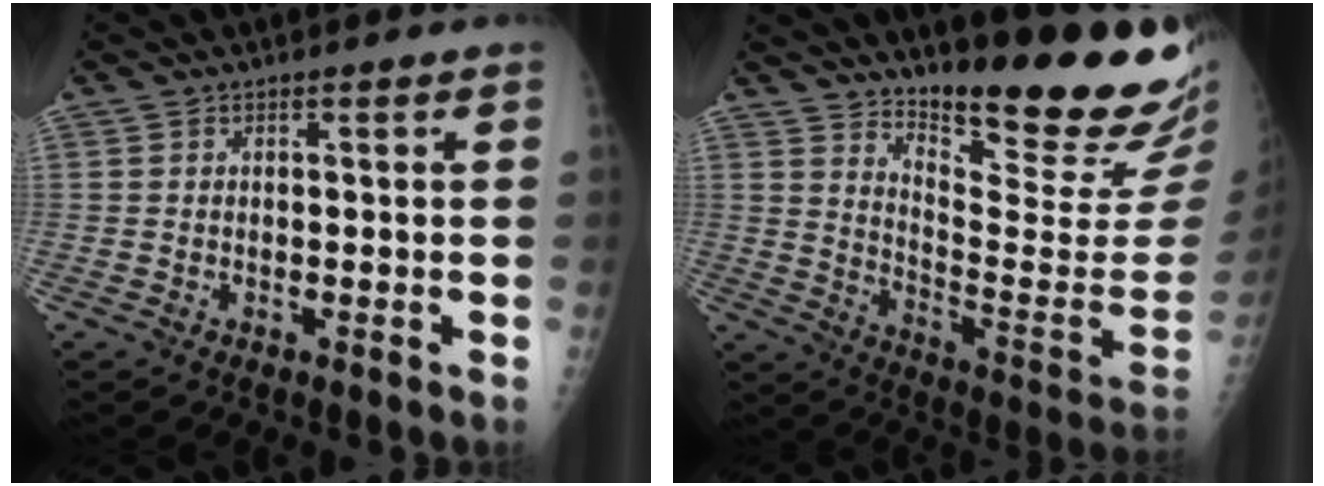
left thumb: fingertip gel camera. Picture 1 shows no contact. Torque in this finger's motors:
{"motor_torque": [0.66, 0.35, -0.40, -0.82, 0.05]}